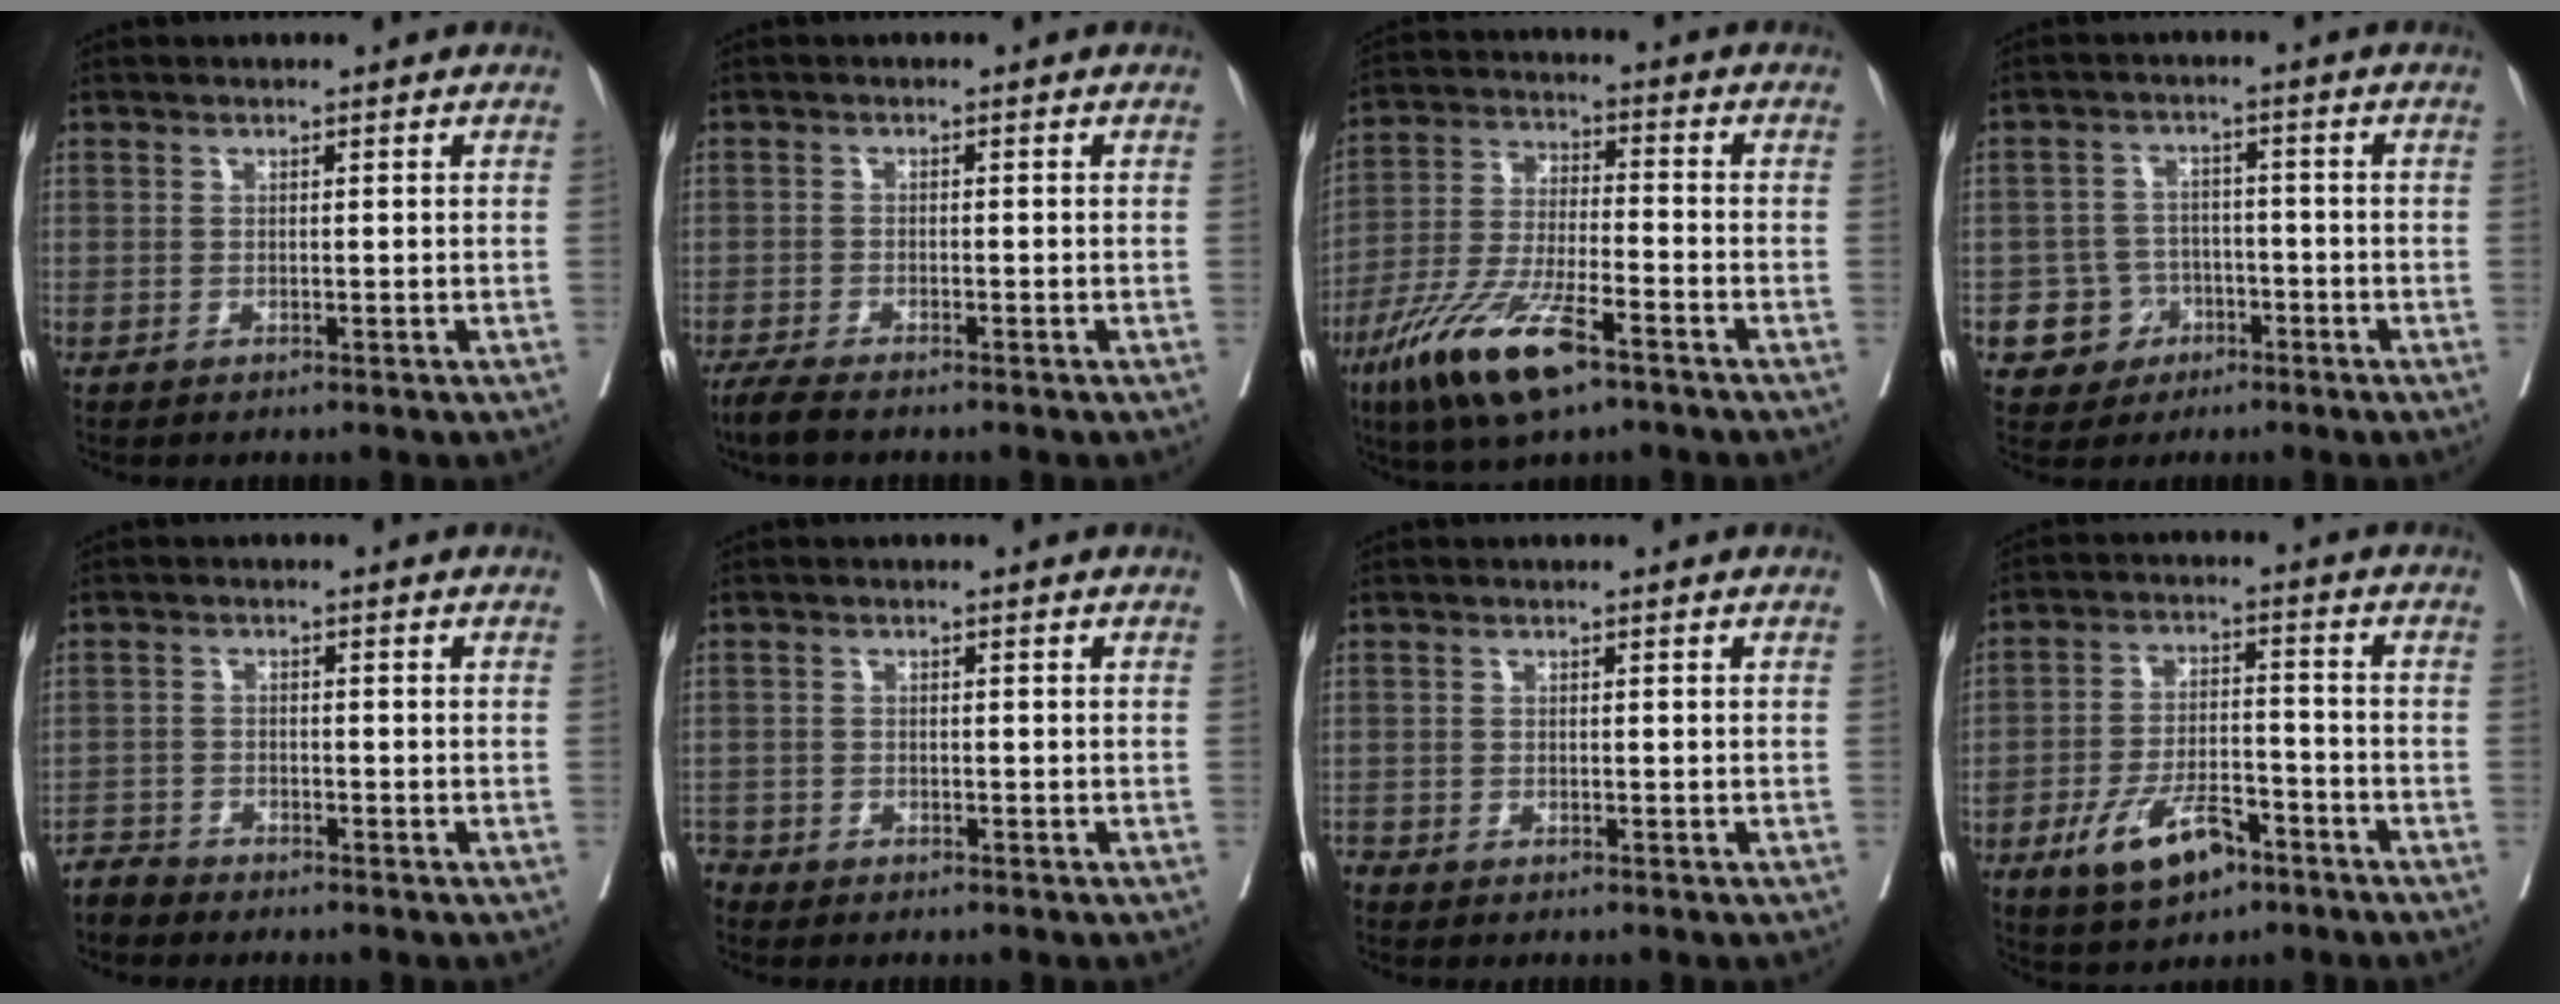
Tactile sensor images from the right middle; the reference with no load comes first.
{"total": 3.5, "force": [-2.9, 0.5, 1.8], "torque": [-0.035, -0.009, -0.050]}
{"total": 13.5, "force": [-8.2, 2.8, 10.4], "torque": [-0.211, -0.024, -0.150]}
{"total": 5.5, "force": [-2.4, 4.9, 0.7], "torque": [-0.007, 0.013, -0.035]}
{"total": 2.6, "force": [-2.5, 0.4, -0.6], "torque": [0.017, -0.007, -0.049]}
{"total": 2.7, "force": [-2.3, 1.3, -0.5], "torque": [0.002, 0.003, -0.048]}
{"total": 1.3, "force": [-1.2, 0.5, -0.1], "torque": [0.002, 0.001, -0.023]}
{"total": 9.8, "force": [-5.6, 4.3, 6.8], "torque": [-0.127, 0.002, -0.096]}